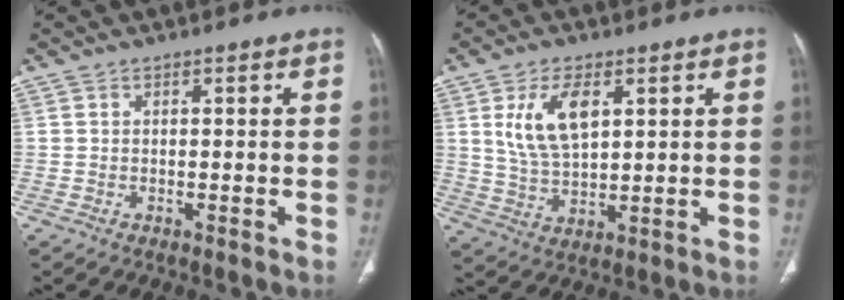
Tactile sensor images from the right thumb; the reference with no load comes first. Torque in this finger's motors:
{"motor_torque": [-0.07, 0.20, 1.01, 0.28, 0.07]}